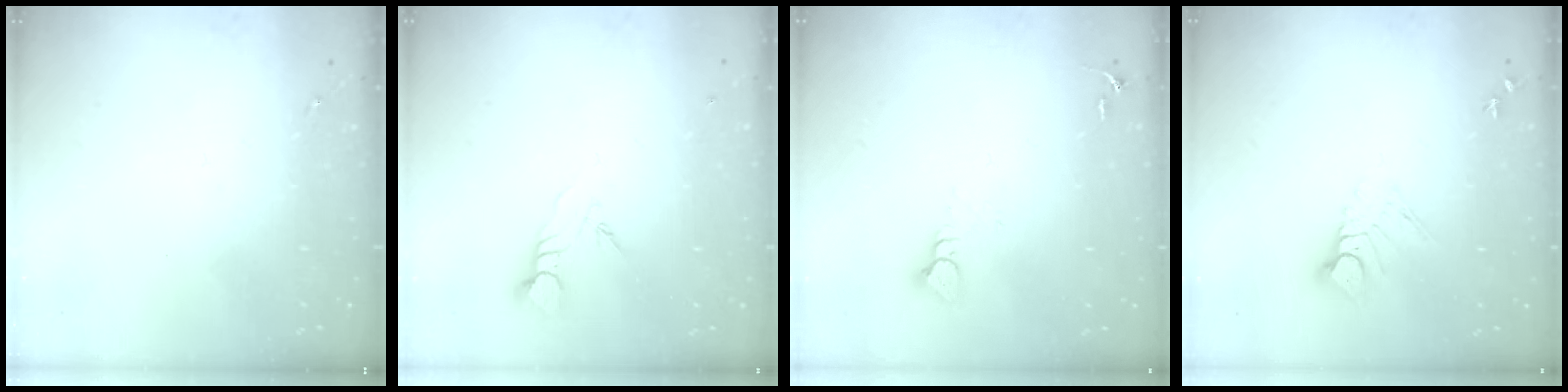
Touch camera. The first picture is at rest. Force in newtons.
{"total": 3.9, "press": 3.9, "slide": 0.2}
{"total": 3.6, "press": 3.6, "slide": 0.2}
{"total": 7.4, "press": 7.3, "slide": 0.9}